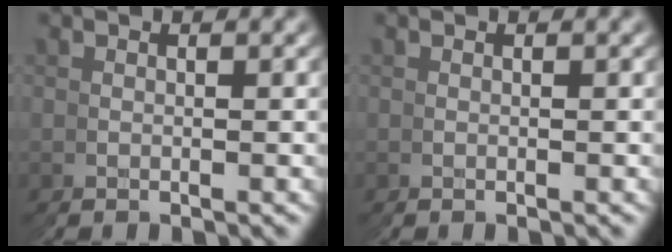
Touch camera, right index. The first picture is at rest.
{"total": 0.0}